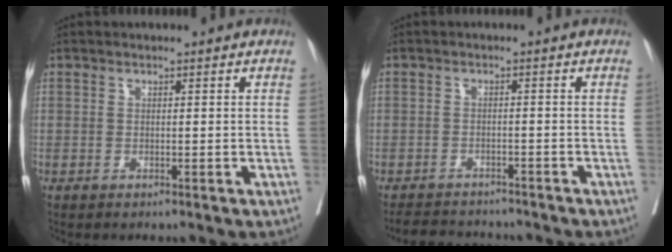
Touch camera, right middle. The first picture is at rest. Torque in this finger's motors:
{"motor_torque": [0.23, -0.53, -0.05, -0.07]}